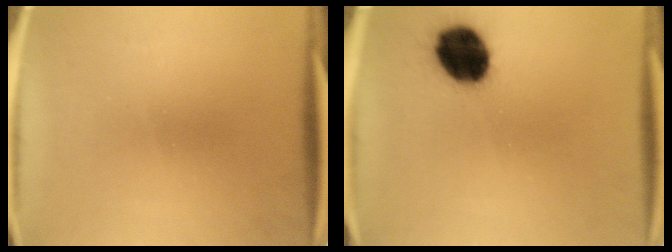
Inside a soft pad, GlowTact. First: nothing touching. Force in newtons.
{"total": 14.2}